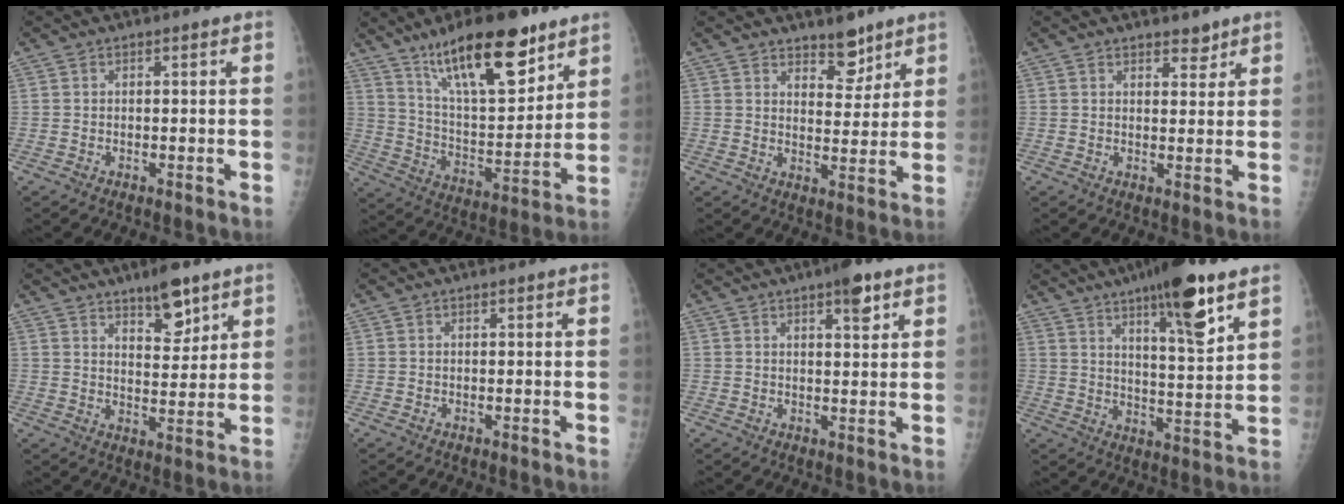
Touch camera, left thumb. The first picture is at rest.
{"total": 20.8, "force": [13.4, 6.8, 14.4], "torque": [-0.199, -0.069, 0.233]}
{"total": 6.1, "force": [4.7, 2.8, 2.7], "torque": [-0.013, -0.036, 0.074]}
{"total": 2.9, "force": [2.3, 1.4, 1.1], "torque": [0.002, -0.016, 0.033]}
{"total": 8.1, "force": [5.5, 2.9, 5.1], "torque": [-0.057, -0.038, 0.086]}
{"total": 0.0}
{"total": 4.9, "force": [2.9, 1.5, 3.7], "torque": [-0.041, -0.013, 0.038]}
{"total": 15.4, "force": [9.1, 3.1, 11.9], "torque": [-0.172, -0.047, 0.144]}